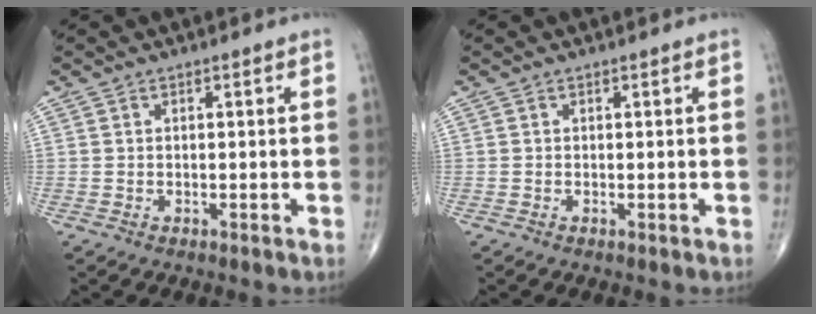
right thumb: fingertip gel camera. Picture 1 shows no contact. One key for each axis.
{"total": 0.0}